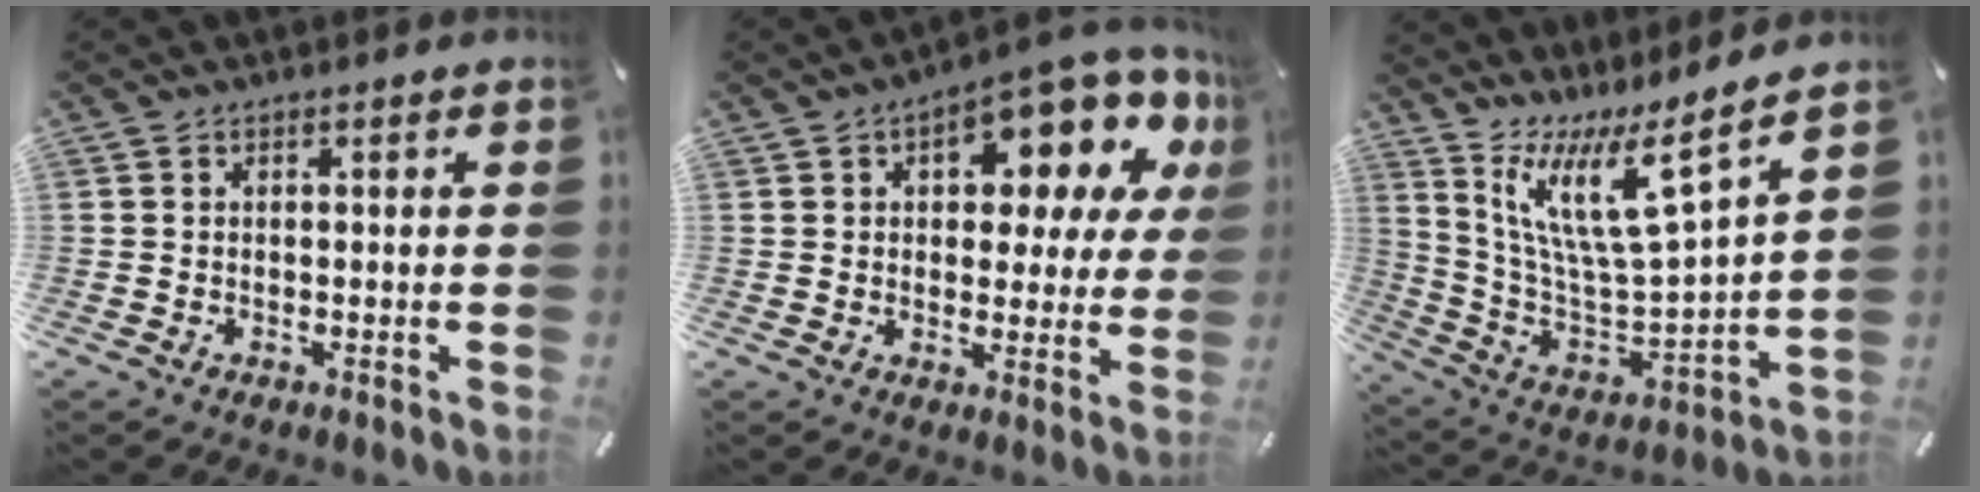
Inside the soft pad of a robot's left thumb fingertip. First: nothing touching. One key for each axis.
{"total": 13.8, "fx": 7.5, "fy": 6.4, "fz": 9.6, "tx": -0.122, "ty": -0.059, "tz": 0.123}
{"total": 15.4, "fx": 10.1, "fy": 3.1, "fz": 11.1, "tx": -0.220, "ty": -0.082, "tz": 0.164}